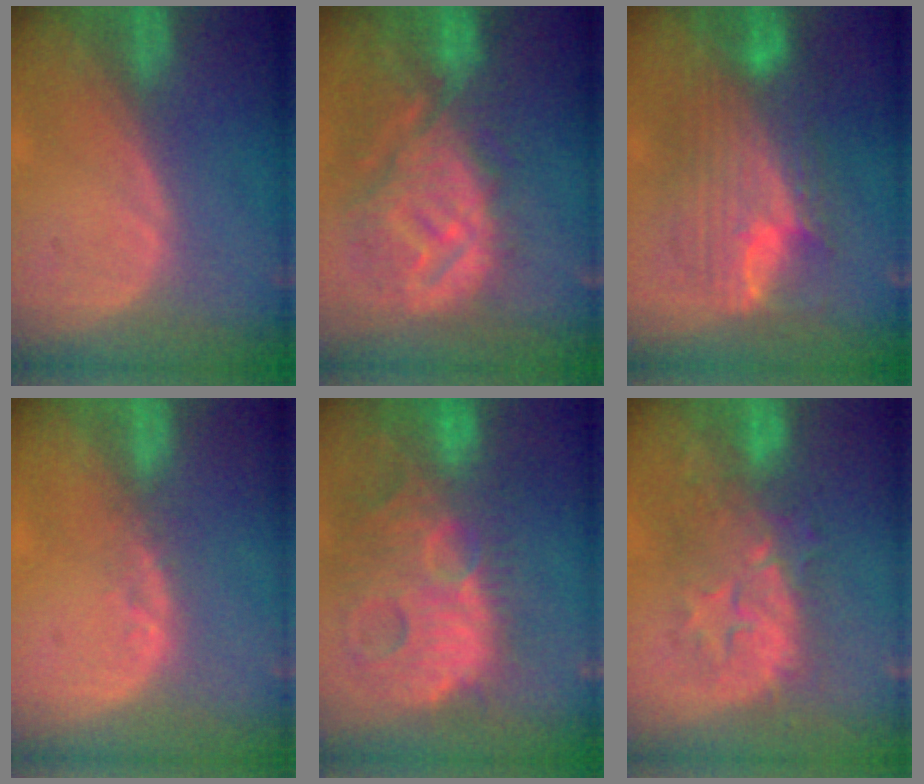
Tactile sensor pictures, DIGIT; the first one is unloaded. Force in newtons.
{"total": 12.5, "press": 11.1, "slide": 5.7}
{"total": 10.5, "press": 10.4, "slide": 0.7}
{"total": 2.1, "press": 1.8, "slide": 1.1}
{"total": 15.0, "press": 13.0, "slide": 7.4}
{"total": 8.7, "press": 8.7, "slide": 0.4}